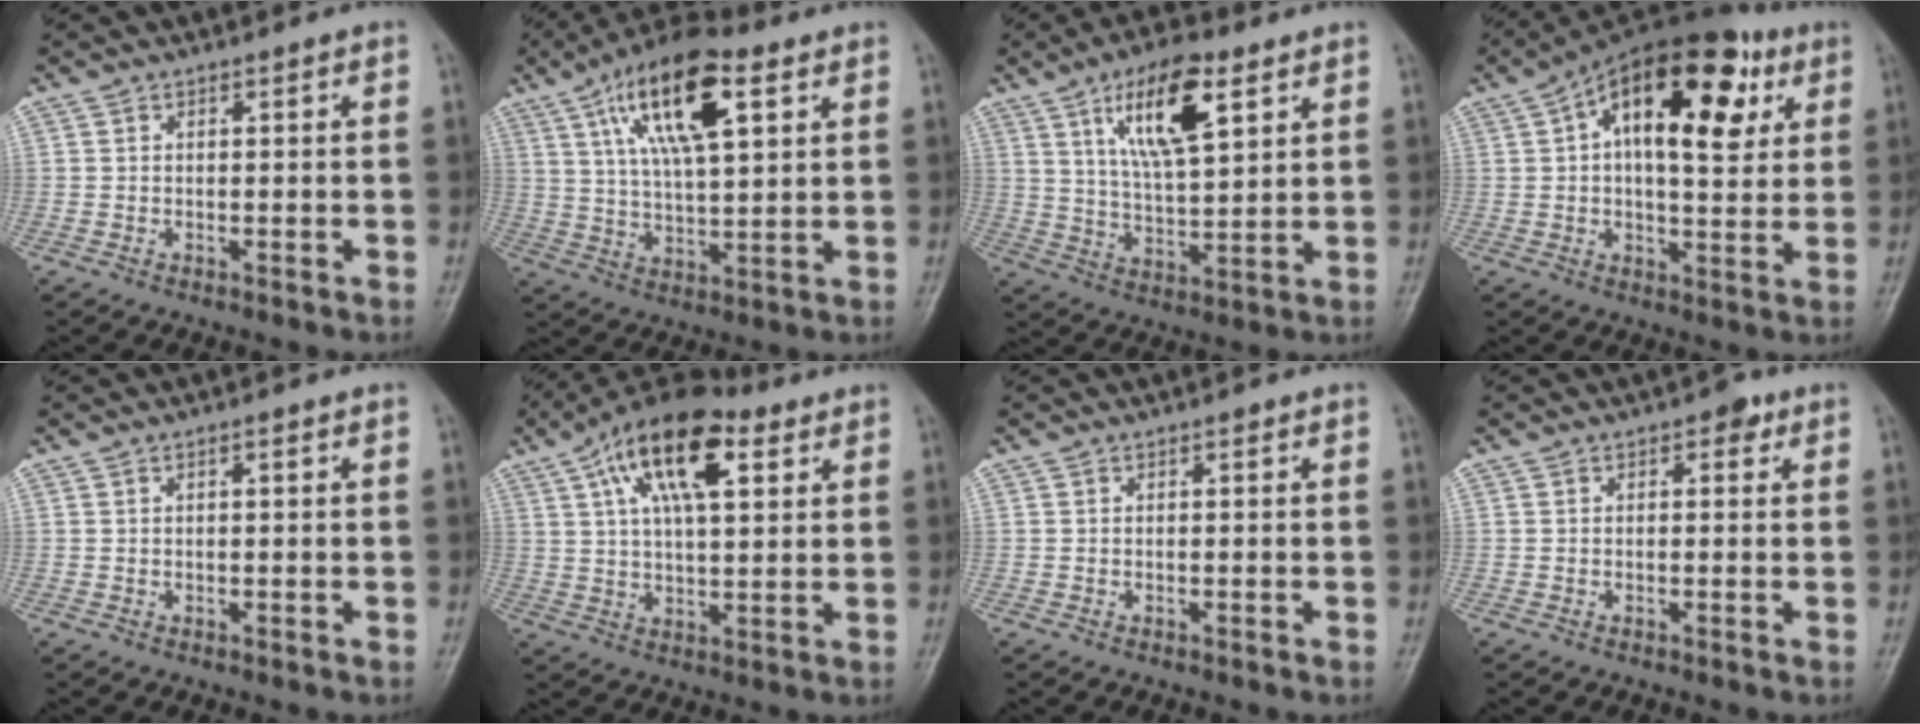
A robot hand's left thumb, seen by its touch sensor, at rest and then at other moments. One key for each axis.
{"total": 17.2, "fx": 7.4, "fy": 6.5, "fz": 14.1, "tx": -0.230, "ty": -0.008, "tz": 0.127}
{"total": 14.4, "fx": 6.8, "fy": 5.1, "fz": 11.6, "tx": -0.182, "ty": -0.024, "tz": 0.122}
{"total": 20.4, "fx": 6.9, "fy": 10.0, "fz": 16.4, "tx": -0.226, "ty": 0.011, "tz": 0.094}
{"total": 0.8, "fx": 0.3, "fy": 0.3, "fz": 0.7, "tx": -0.013, "ty": 0.002, "tz": 0.004}
{"total": 16.3, "fx": 7.0, "fy": 7.2, "fz": 12.8, "tx": -0.201, "ty": 0.002, "tz": 0.114}
{"total": 0.0}
{"total": 2.1, "fx": 0.9, "fy": 1.4, "fz": 1.4, "tx": -0.002, "ty": 0.001, "tz": 0.006}